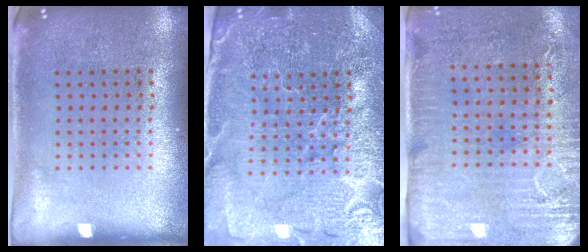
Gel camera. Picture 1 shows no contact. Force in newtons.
{"total": 4.2, "press": 3.9, "slide": 1.3}
{"total": 3.0, "press": 2.5, "slide": 1.7}